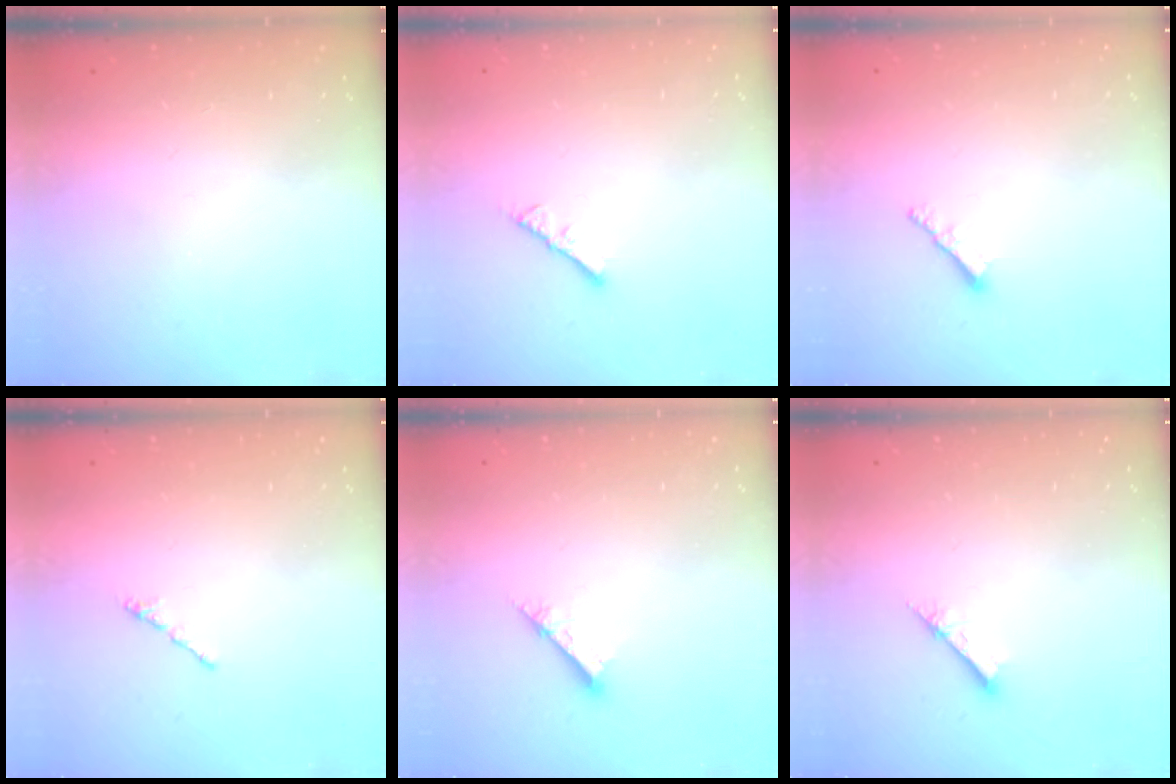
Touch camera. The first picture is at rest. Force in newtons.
{"total": 2.3, "press": 2.2, "slide": 0.4}
{"total": 2.1, "press": 2.0, "slide": 0.5}
{"total": 0.5, "press": 0.4, "slide": 0.3}
{"total": 2.6, "press": 2.6, "slide": 0.2}
{"total": 2.1, "press": 2.1, "slide": 0.2}